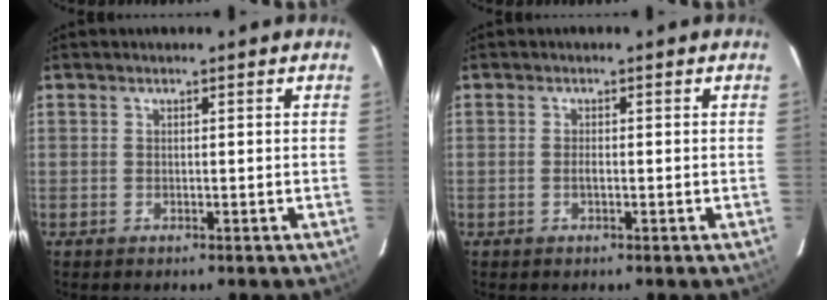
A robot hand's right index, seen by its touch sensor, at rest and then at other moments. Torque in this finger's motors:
{"motor_torque": [0.43, 0.00, 0.12, 0.04]}